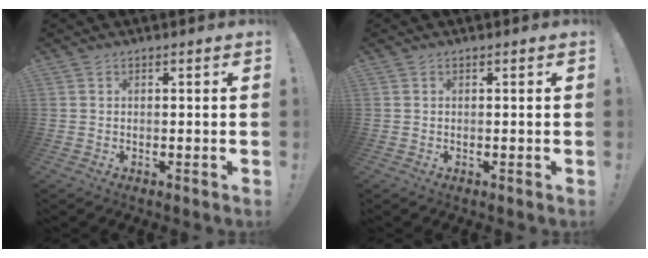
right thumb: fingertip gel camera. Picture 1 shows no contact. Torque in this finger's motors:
{"motor_torque": [-0.18, 0.00, -0.25, 0.14, 0.07]}